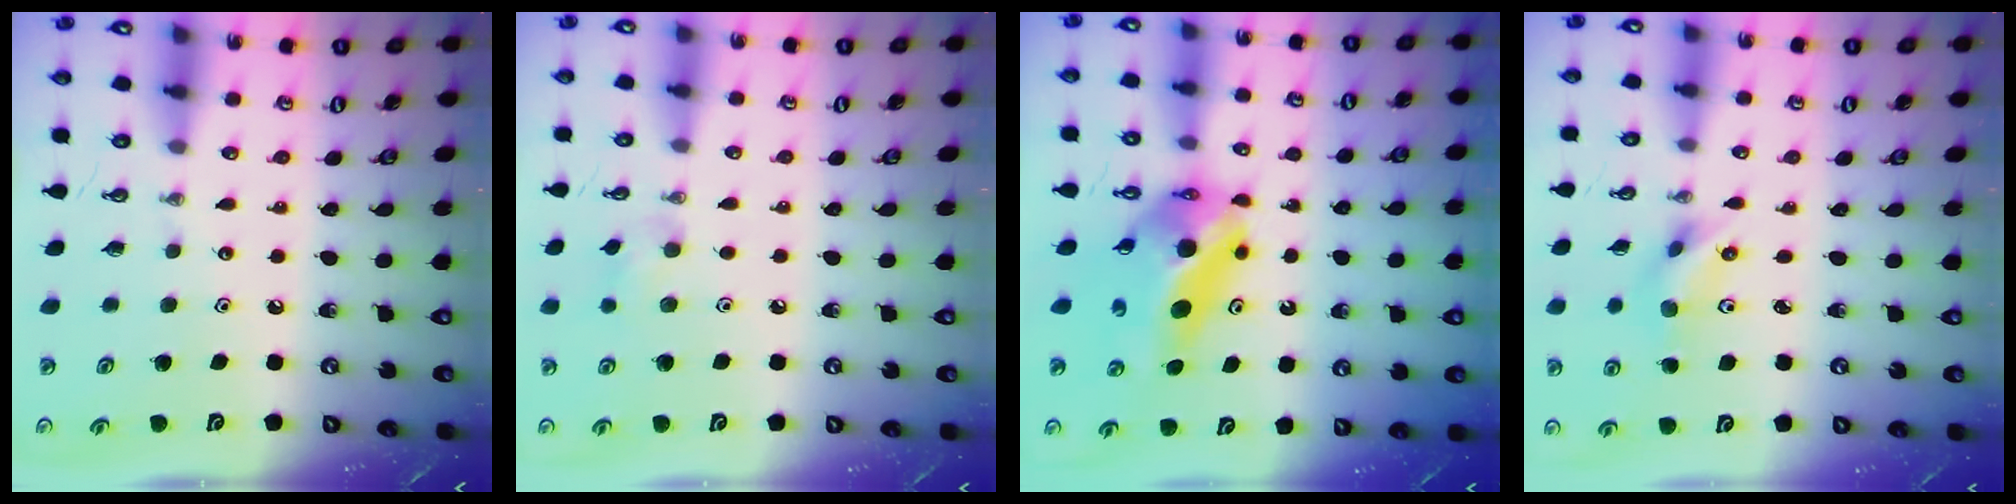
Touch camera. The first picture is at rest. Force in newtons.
{"total": 6.3, "press": 6.2, "slide": 0.9}
{"total": 13.2, "press": 11.0, "slide": 7.2}
{"total": 5.5, "press": 3.6, "slide": 4.2}